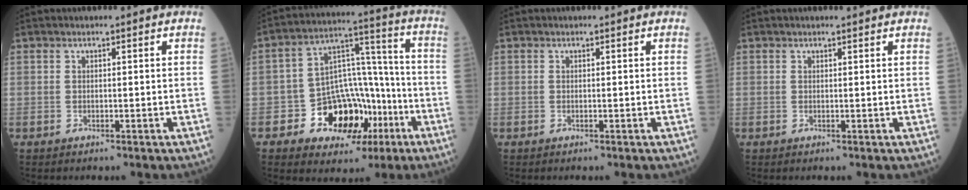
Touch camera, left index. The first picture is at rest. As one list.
[{"total": 13.1, "force": [-5.7, 9.6, 6.9], "torque": [-0.099, 0.040, -0.077]}, {"total": 0.0}, {"total": 0.9, "force": [0.8, -0.1, 0.3], "torque": [-0.004, 0.003, 0.016]}]